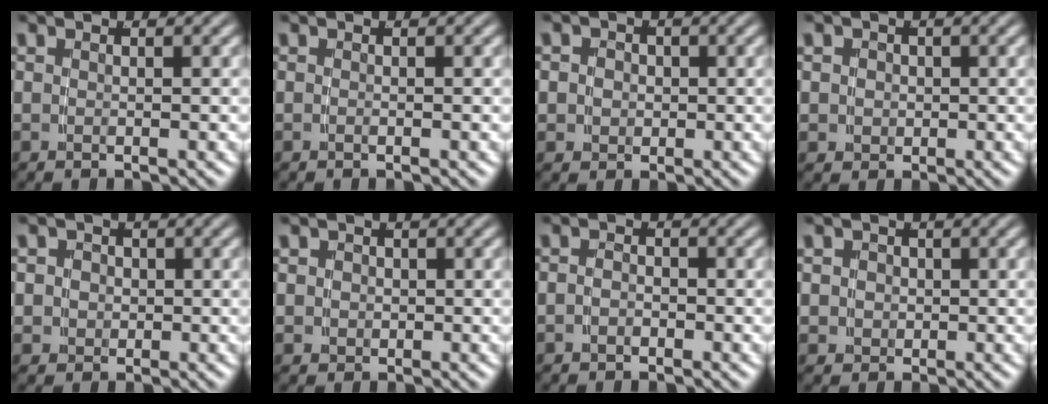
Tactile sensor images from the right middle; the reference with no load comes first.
{"total": 0.0}
{"total": 3.3, "force": [0.0, 3.1, 1.1], "torque": [-0.026, -0.012, 0.003]}
{"total": 3.2, "force": [0.1, 3.0, 1.1], "torque": [-0.028, -0.012, 0.007]}
{"total": 3.9, "force": [0.1, 3.7, 1.3], "torque": [-0.031, -0.012, 0.003]}
{"total": 2.5, "force": [0.2, 2.3, 0.8], "torque": [-0.022, -0.012, 0.009]}
{"total": 1.2, "force": [-0.8, 0.7, 0.5], "torque": [-0.010, -0.007, -0.013]}
{"total": 3.8, "force": [0.2, 3.5, 1.3], "torque": [-0.032, -0.012, 0.007]}